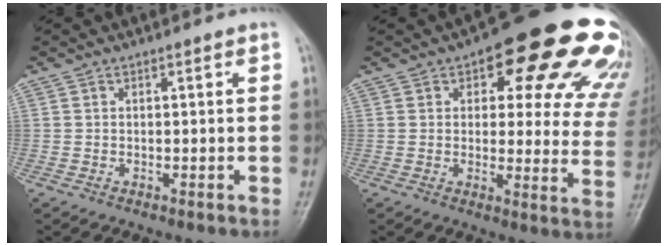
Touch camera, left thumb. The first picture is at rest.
{"total": 23.0, "force": [12.2, 10.0, 16.7], "torque": [-0.158, -0.025, 0.138]}